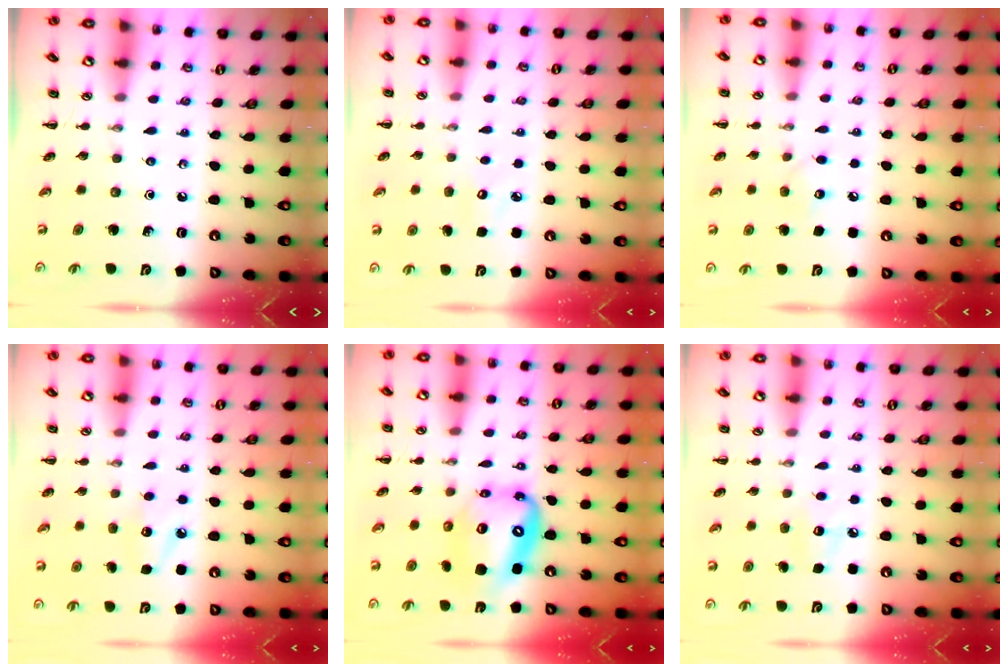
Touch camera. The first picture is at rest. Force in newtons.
{"total": 5.3, "press": 5.1, "slide": 1.4}
{"total": 6.6, "press": 6.4, "slide": 1.5}
{"total": 8.6, "press": 8.5, "slide": 1.6}
{"total": 12.9, "press": 12.5, "slide": 3.3}
{"total": 6.8, "press": 6.7, "slide": 1.4}